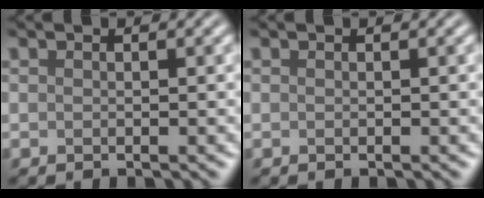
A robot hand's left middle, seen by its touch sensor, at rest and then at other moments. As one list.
[{"total": 0.0}]